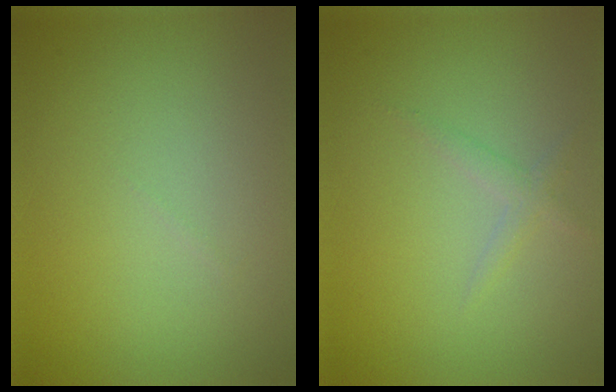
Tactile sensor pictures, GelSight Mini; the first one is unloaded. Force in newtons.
{"total": 1.2, "press": 1.2, "slide": 0.1}